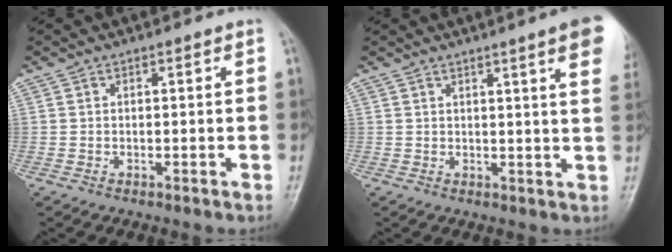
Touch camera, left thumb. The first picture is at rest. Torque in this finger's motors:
{"motor_torque": [2.15, 1.52, 1.55, -0.97, 0.08]}